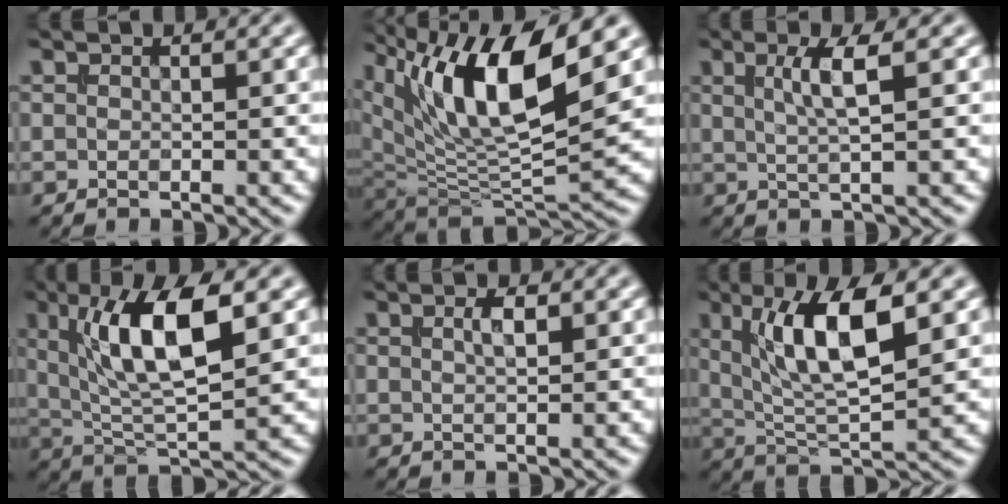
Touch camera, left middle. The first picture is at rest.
{"total": 12.1, "force": [6.0, 3.8, 9.8], "torque": [-0.172, -0.002, 0.107]}
{"total": 3.2, "force": [0.9, 0.7, 3.0], "torque": [-0.051, 0.001, 0.015]}
{"total": 9.1, "force": [2.8, 2.8, 8.3], "torque": [-0.143, -0.002, 0.050]}
{"total": 1.5, "force": [0.6, 0.4, 1.3], "torque": [-0.023, 0.003, 0.010]}
{"total": 8.3, "force": [2.7, 2.4, 7.5], "torque": [-0.128, -0.006, 0.050]}